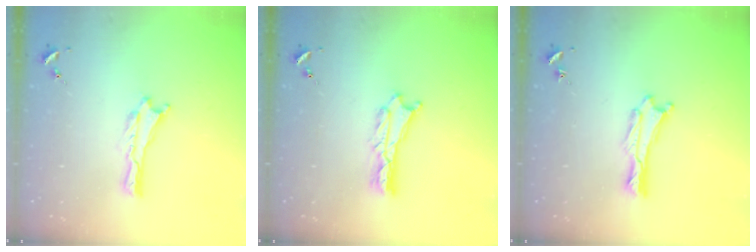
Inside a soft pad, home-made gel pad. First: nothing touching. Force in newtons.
{"total": 1.8, "press": 1.7, "slide": 0.2}
{"total": 0.6, "press": 0.6, "slide": 0.2}